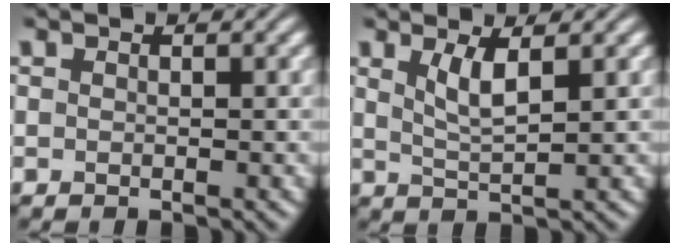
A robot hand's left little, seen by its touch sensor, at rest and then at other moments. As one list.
[{"total": 2.6, "force": [1.2, 0.6, 2.2], "torque": [-0.044, -0.006, 0.027]}]